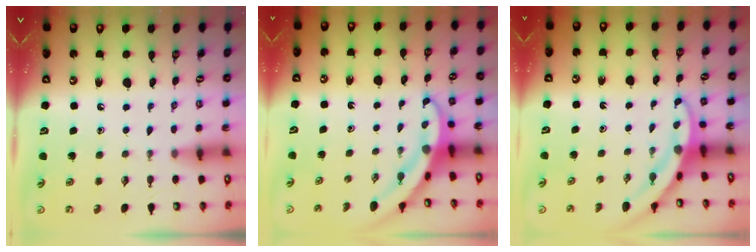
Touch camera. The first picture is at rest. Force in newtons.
{"total": 3.9, "press": 3.8, "slide": 0.6}
{"total": 3.1, "press": 3.1, "slide": 0.3}